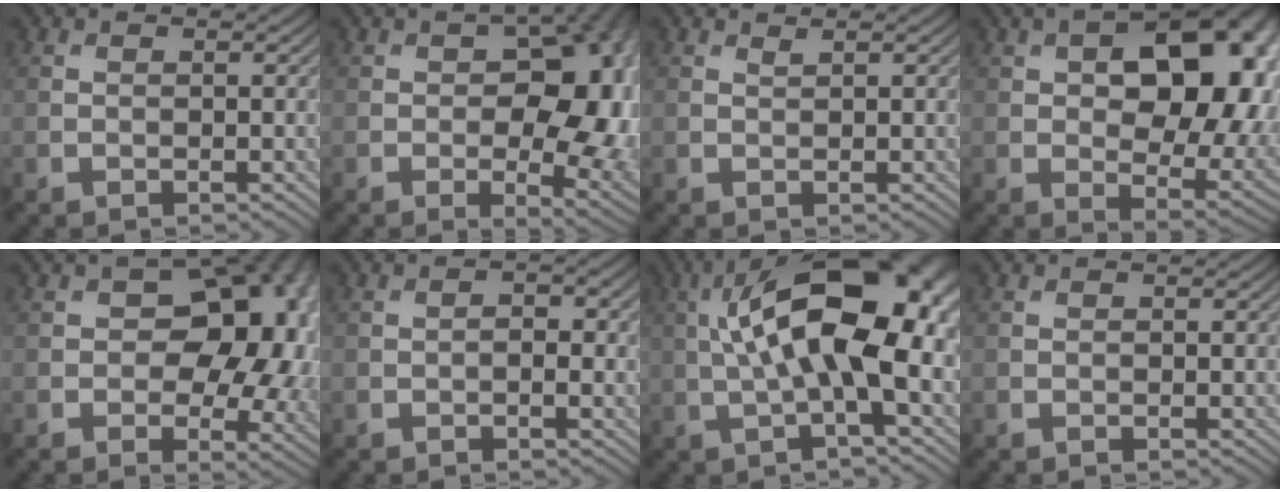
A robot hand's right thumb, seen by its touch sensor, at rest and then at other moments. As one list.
[{"total": 16.5, "force": [0.6, 9.4, 13.6], "torque": [-0.148, -0.012, 0.036]}, {"total": 0.6, "force": [0.6, 0.0, 0.1], "torque": [-0.001, -0.002, 0.012]}, {"total": 18.3, "force": [4.3, 10.9, 14.1], "torque": [-0.176, 0.007, 0.075]}, {"total": 16.0, "force": [1.7, 10.3, 12.2], "torque": [-0.122, -0.010, 0.040]}, {"total": 1.6, "force": [-0.3, 0.5, 1.5], "torque": [-0.025, -0.002, -0.001]}, {"total": 15.6, "force": [1.4, 6.0, 14.3], "torque": [-0.235, 0.020, 0.018]}, {"total": 0.0}]